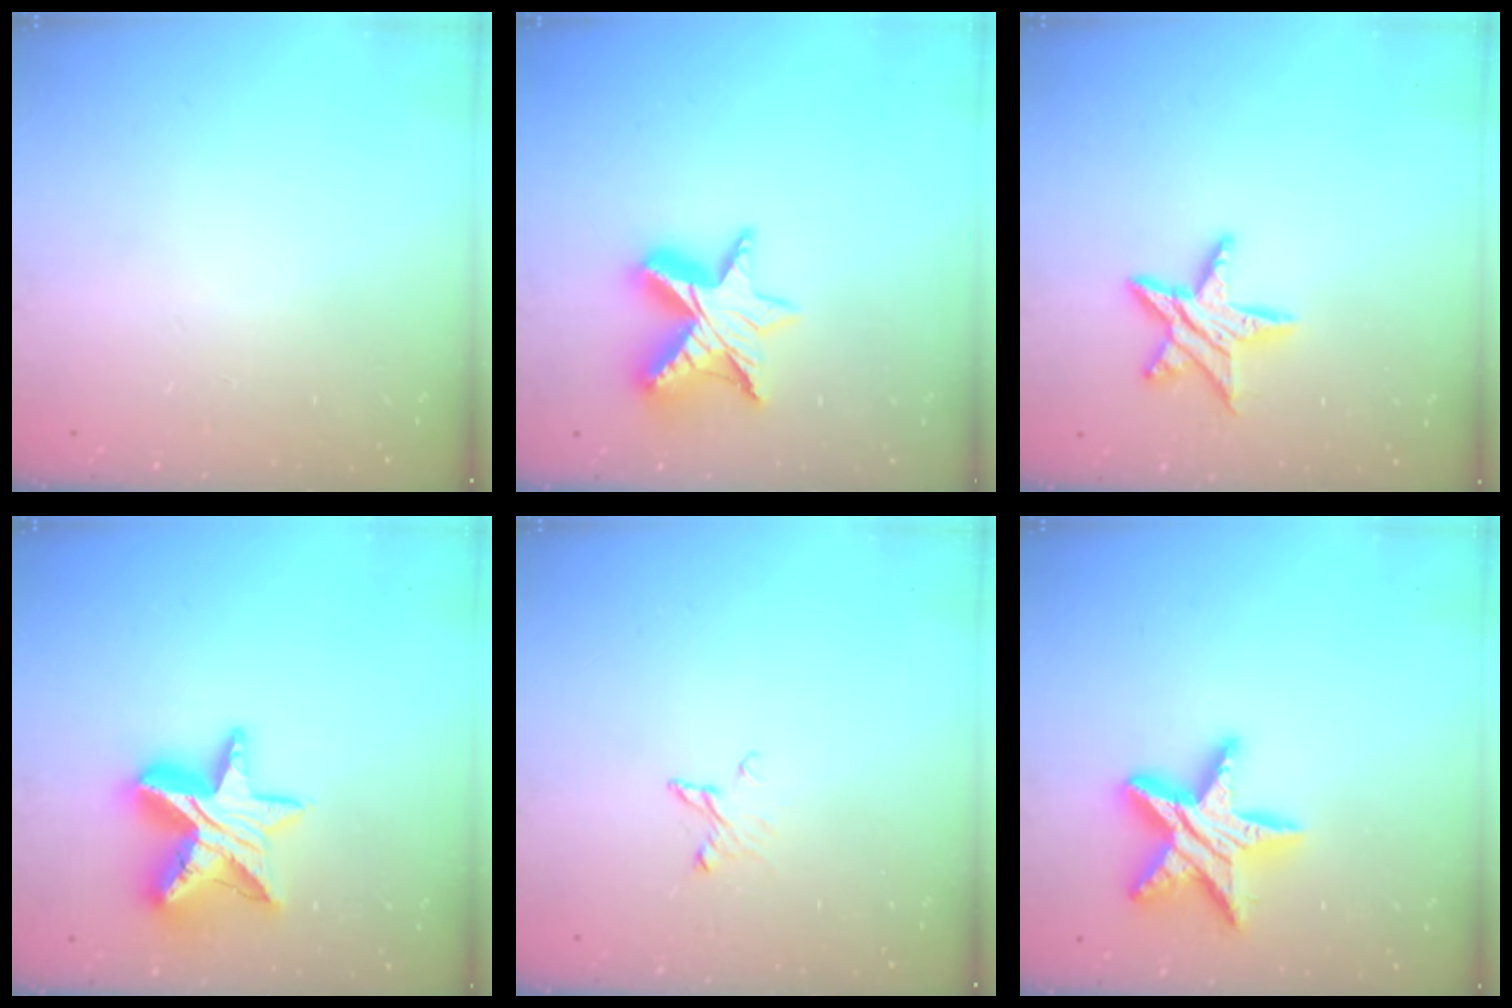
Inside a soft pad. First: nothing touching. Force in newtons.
{"total": 11.7, "press": 11.7, "slide": 1.0}
{"total": 10.8, "press": 10.7, "slide": 0.7}
{"total": 16.2, "press": 16.2, "slide": 1.2}
{"total": 3.6, "press": 3.6, "slide": 0.3}
{"total": 16.1, "press": 16.1, "slide": 0.9}